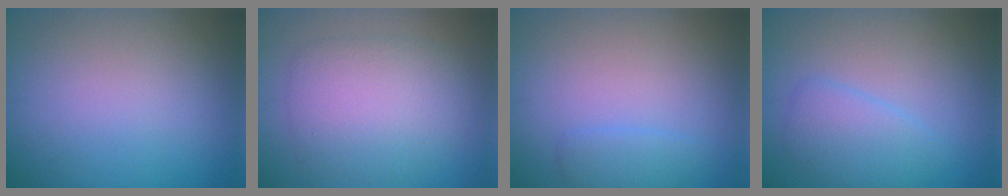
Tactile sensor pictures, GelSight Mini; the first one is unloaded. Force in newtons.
{"total": 5.4, "press": 5.3, "slide": 0.2}
{"total": 1.5, "press": 1.5, "slide": 0.1}
{"total": 2.6, "press": 2.6, "slide": 0.1}